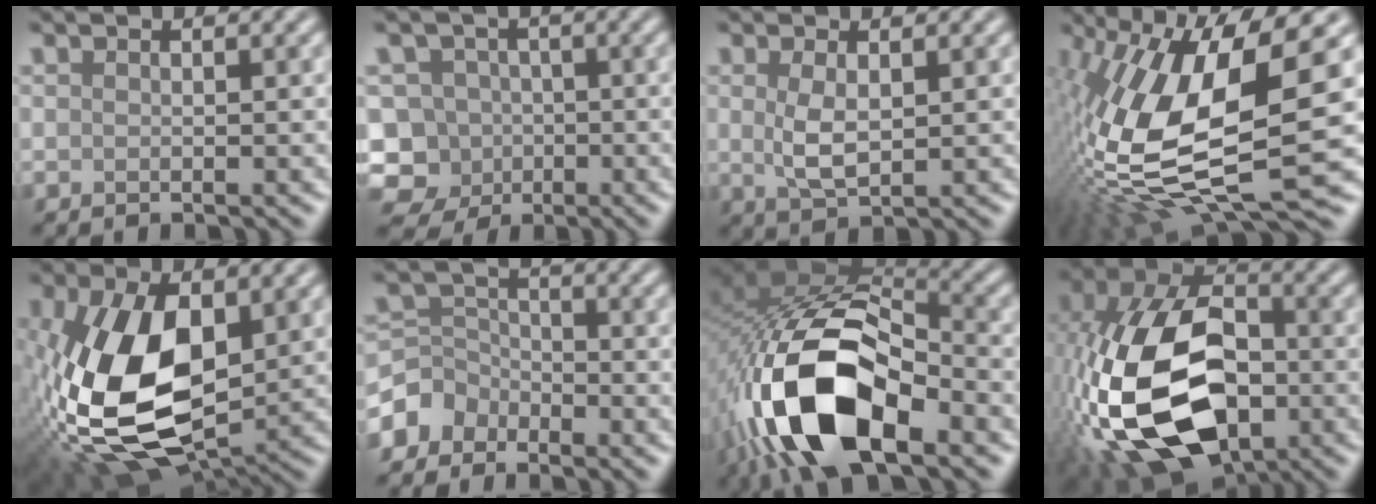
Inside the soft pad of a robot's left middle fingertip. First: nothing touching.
{"total": 8.8, "force": [-3.6, 7.7, 2.0], "torque": [-0.032, 0.001, -0.085]}
{"total": 2.7, "force": [0.3, 1.2, 2.4], "torque": [-0.061, -0.003, 0.010]}
{"total": 16.3, "force": [0.3, 6.3, 15.1], "torque": [-0.325, -0.011, 0.013]}
{"total": 15.1, "force": [-1.4, 8.3, 12.5], "torque": [-0.277, -0.026, -0.022]}
{"total": 3.3, "force": [-2.5, 2.2, 0.2], "torque": [-0.009, 0.005, -0.059]}
{"total": 16.1, "force": [-6.2, 7.7, 12.7], "torque": [-0.251, -0.007, -0.115]}
{"total": 17.5, "force": [-4.5, 10.8, 13.1], "torque": [-0.280, -0.015, -0.085]}